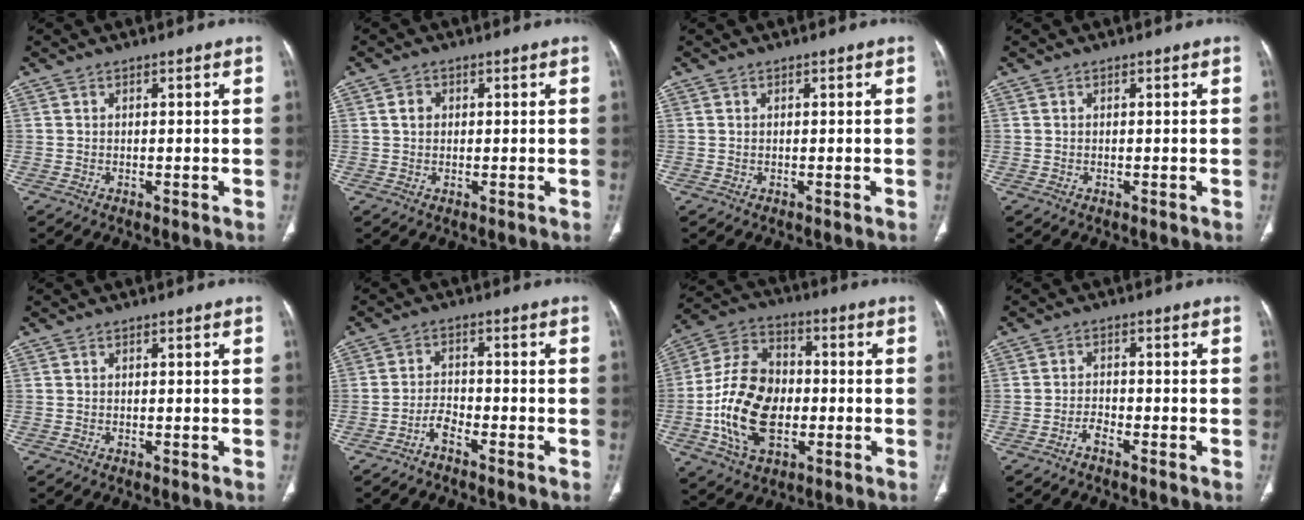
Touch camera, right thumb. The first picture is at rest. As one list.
[{"total": 2.1, "force": [0.4, 1.8, 1.1], "torque": [-0.009, 0.004, 0.005]}, {"total": 0.0}, {"total": 0.0}, {"total": 0.0}, {"total": 2.9, "force": [-2.3, 0.8, 1.6], "torque": [-0.031, 0.020, -0.048]}, {"total": 17.8, "force": [-3.0, 11.8, 13.0], "torque": [-0.226, 0.021, -0.051]}, {"total": 2.0, "force": [-1.7, 0.5, 1.1], "torque": [-0.024, 0.013, -0.034]}]